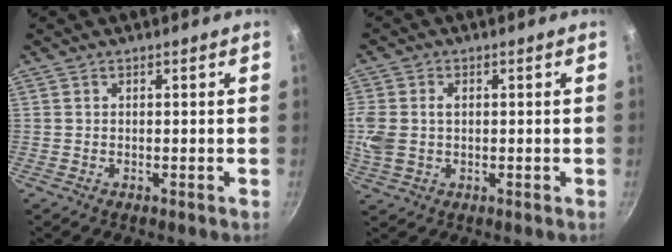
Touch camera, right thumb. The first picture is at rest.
{"total": 7.0, "force": [0.5, 4.9, 4.9], "torque": [-0.105, 0.003, 0.009]}